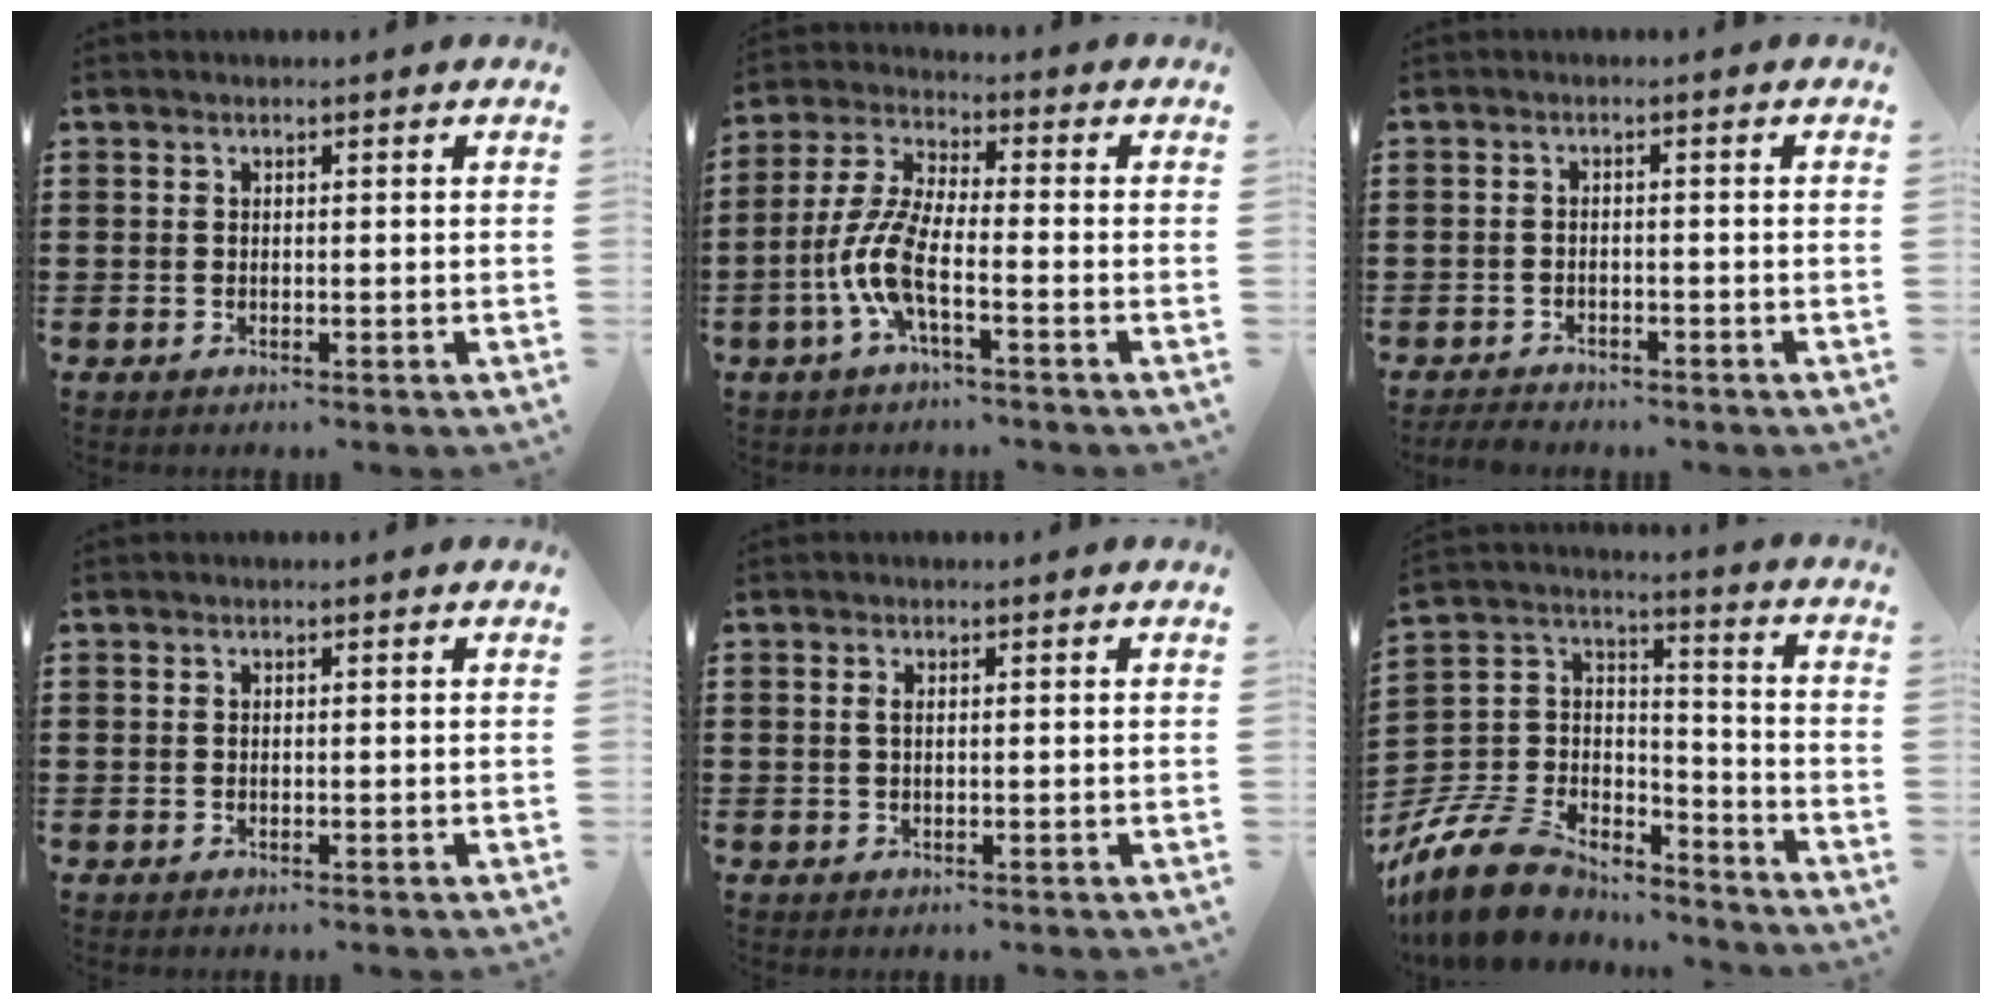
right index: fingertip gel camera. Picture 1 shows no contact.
{"total": 8.0, "force": [-3.0, 2.2, 7.1], "torque": [-0.182, -0.018, -0.066]}
{"total": 1.8, "force": [-1.8, 0.3, 0.1], "torque": [-0.006, 0.000, -0.038]}
{"total": 0.0}
{"total": 0.7, "force": [0.2, -0.1, 0.7], "torque": [-0.014, 0.000, 0.004]}
{"total": 12.0, "force": [-9.7, 5.5, 4.5], "torque": [-0.126, 0.022, -0.191]}